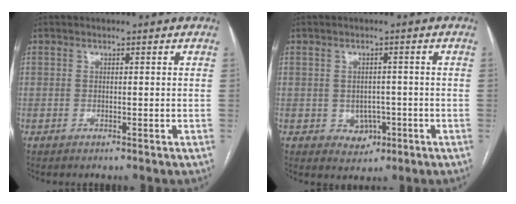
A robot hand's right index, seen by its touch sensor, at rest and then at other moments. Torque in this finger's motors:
{"motor_torque": [0.62, -0.07, 0.13, 0.02]}